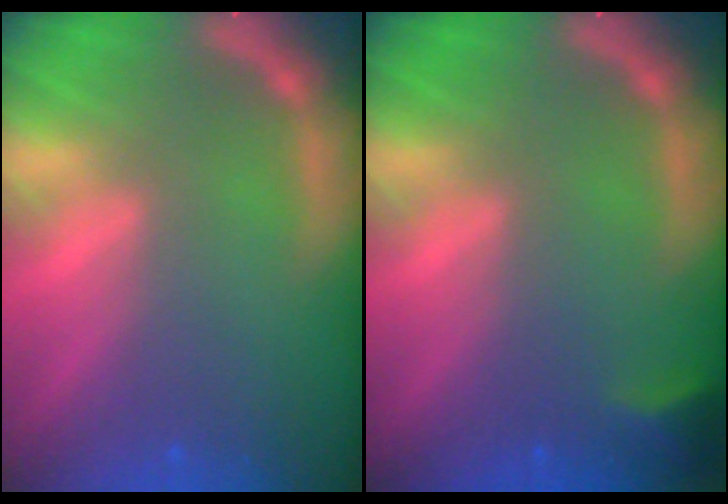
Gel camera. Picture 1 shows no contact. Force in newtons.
{"total": 1.9}